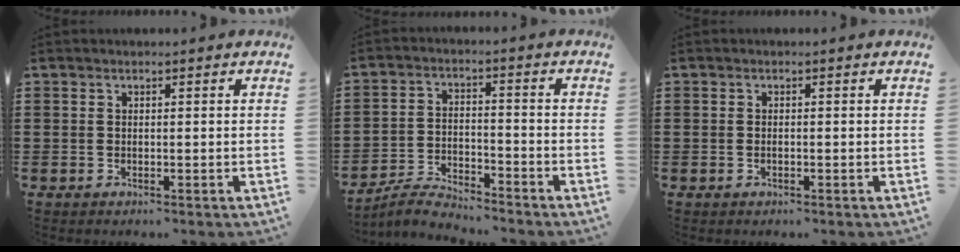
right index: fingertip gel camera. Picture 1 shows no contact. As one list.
[{"total": 4.6, "force": [-4.5, 0.4, 0.6], "torque": [-0.021, 0.006, -0.093]}, {"total": 0.5, "force": [-0.2, 0.2, 0.4], "torque": [-0.010, -0.003, -0.004]}]